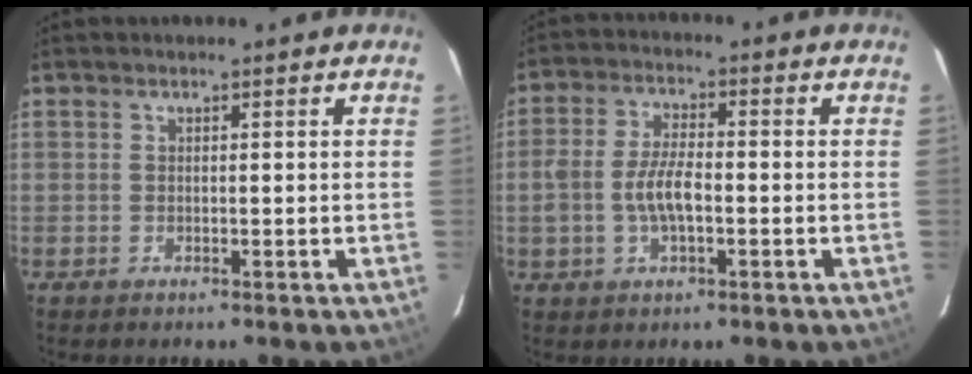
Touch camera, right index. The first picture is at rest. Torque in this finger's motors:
{"motor_torque": [0.31, -0.02, 0.22, 0.11]}